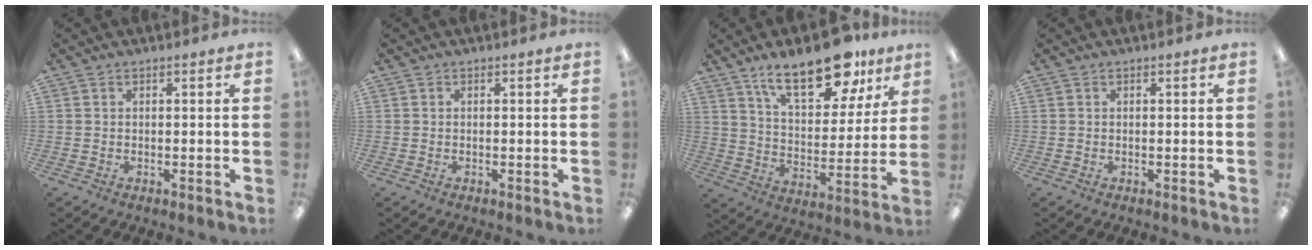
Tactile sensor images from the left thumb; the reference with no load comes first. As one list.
[{"total": 0.0}, {"total": 20.4, "force": [13.6, 8.7, 12.4], "torque": [-0.190, -0.067, 0.227]}, {"total": 0.0}]